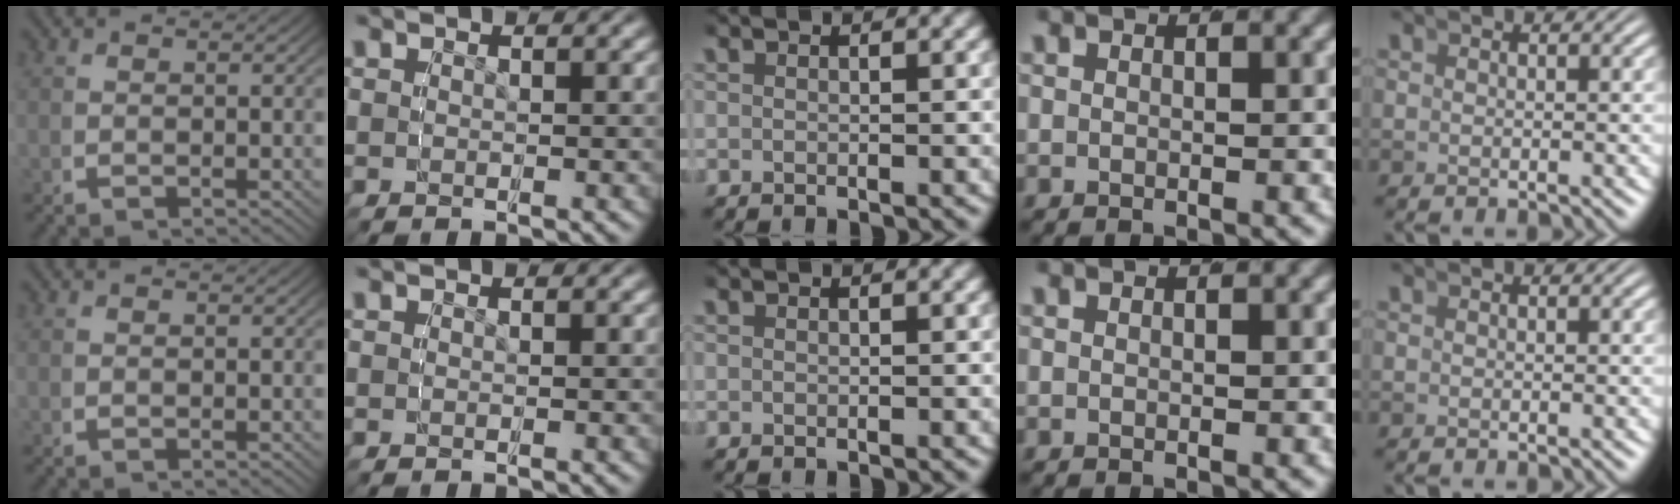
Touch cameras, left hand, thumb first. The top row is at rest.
{}